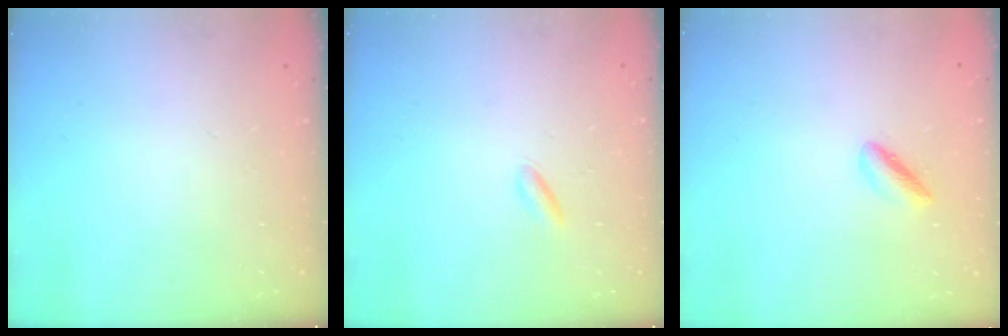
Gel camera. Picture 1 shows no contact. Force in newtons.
{"total": 2.6, "press": 2.5, "slide": 0.7}
{"total": 2.0, "press": 2.0, "slide": 0.5}